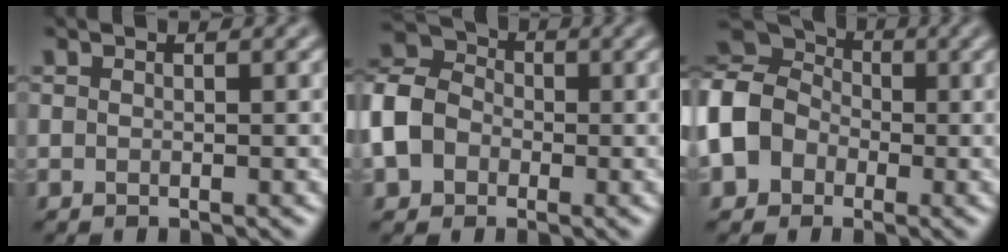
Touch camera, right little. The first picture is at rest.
{"total": 6.9, "force": [-2.0, 5.3, 4.0], "torque": [-0.102, 0.000, -0.053]}
{"total": 9.7, "force": [-1.7, 8.2, 4.9], "torque": [-0.114, 0.006, -0.066]}